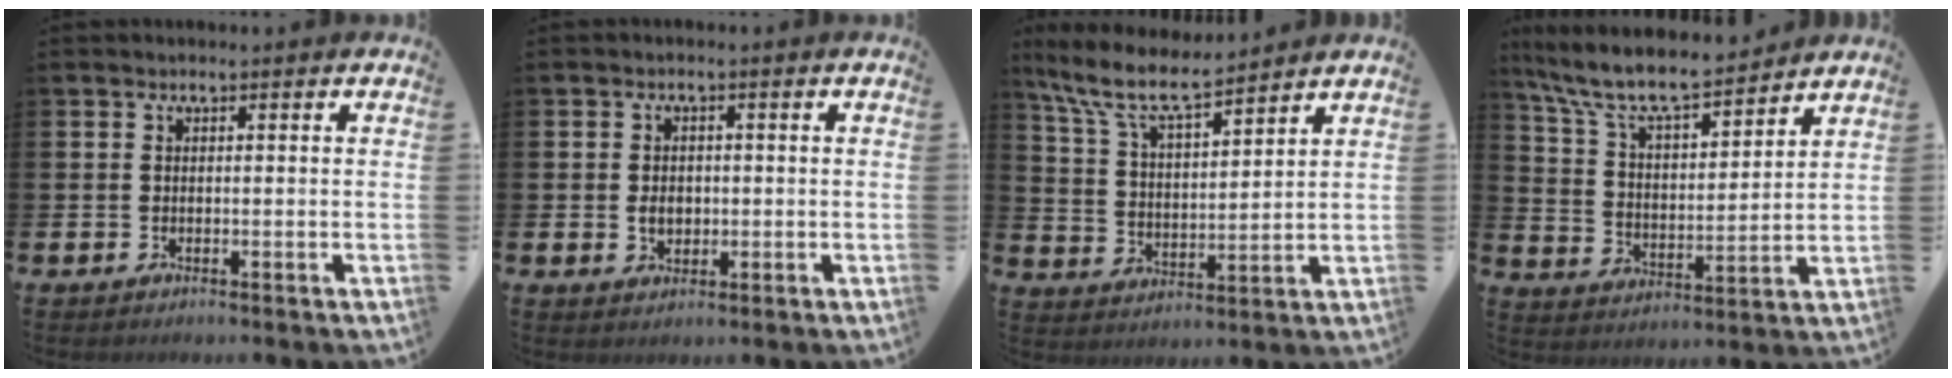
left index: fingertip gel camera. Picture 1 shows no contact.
{"total": 2.4, "force": [-0.1, 1.8, 1.6], "torque": [-0.016, 0.001, -0.009]}
{"total": 9.0, "force": [7.8, 1.8, 4.0], "torque": [-0.110, -0.042, 0.137]}
{"total": 9.7, "force": [8.8, 1.9, 3.6], "torque": [-0.110, -0.055, 0.154]}